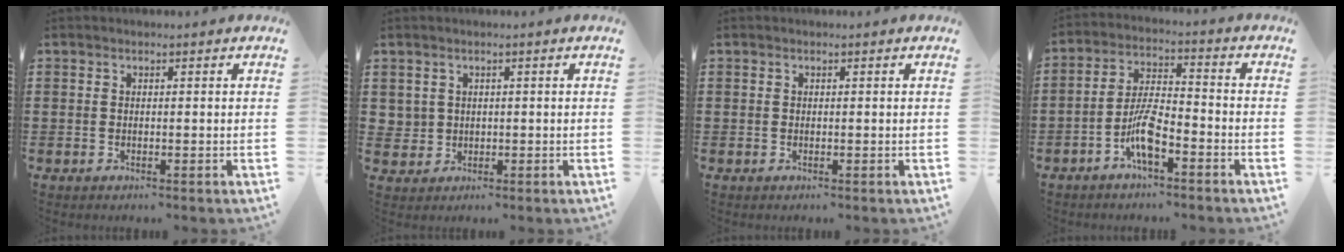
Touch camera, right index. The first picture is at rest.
{"total": 1.8, "force": [0.6, 1.7, 0.2], "torque": [-0.012, 0.009, 0.010]}
{"total": 0.0}
{"total": 6.9, "force": [-3.7, 2.0, 5.4], "torque": [-0.123, -0.004, -0.073]}